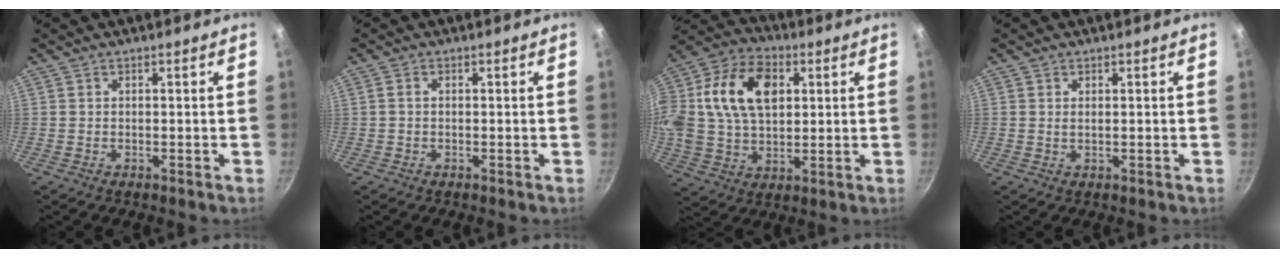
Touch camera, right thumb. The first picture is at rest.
{"total": 0.6, "force": [0.0, 0.4, 0.4], "torque": [-0.010, 0.005, -0.003]}
{"total": 20.8, "force": [4.9, 13.8, 14.7], "torque": [-0.270, 0.019, 0.077]}
{"total": 0.8, "force": [0.5, 0.3, 0.6], "torque": [-0.011, -0.004, 0.008]}